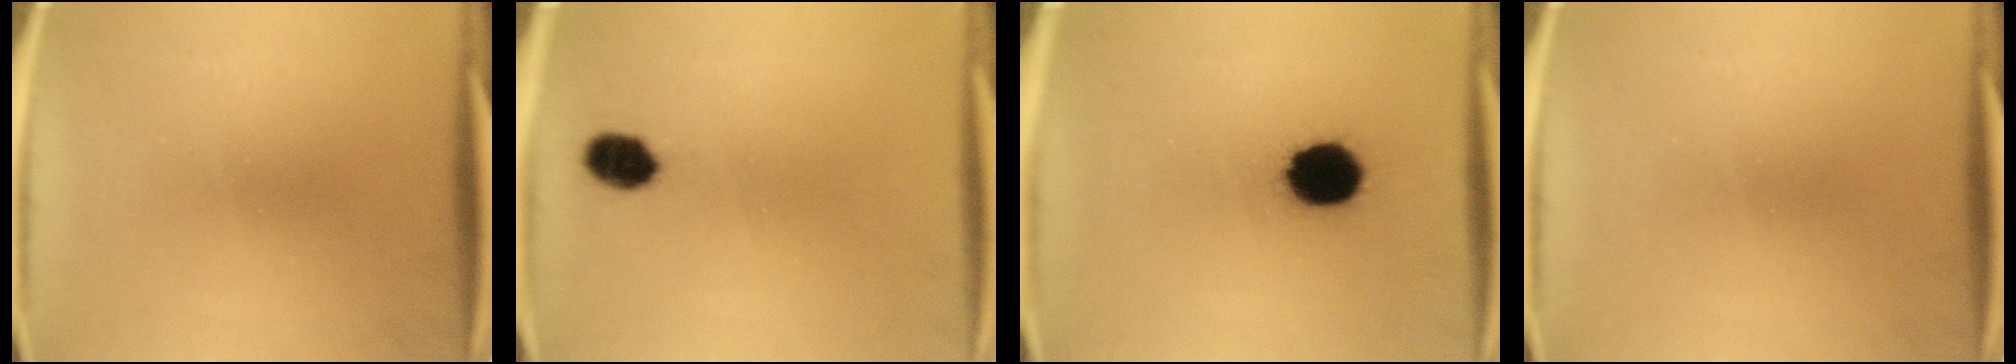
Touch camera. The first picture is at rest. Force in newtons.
{"total": 5.1}
{"total": 13.0}
{"total": 0.0}